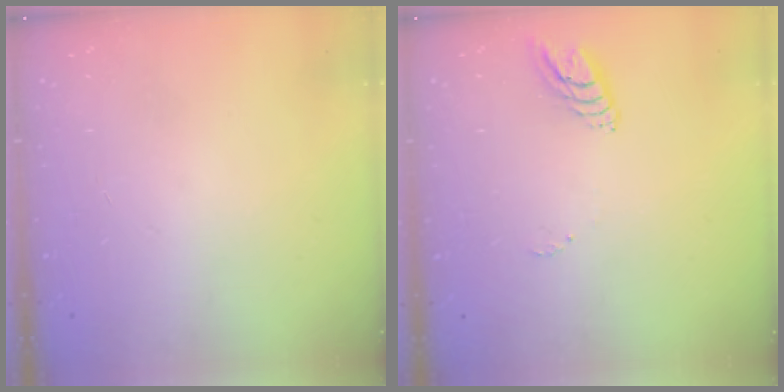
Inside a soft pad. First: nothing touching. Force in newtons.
{"total": 6.0, "press": 6.0, "slide": 0.5}